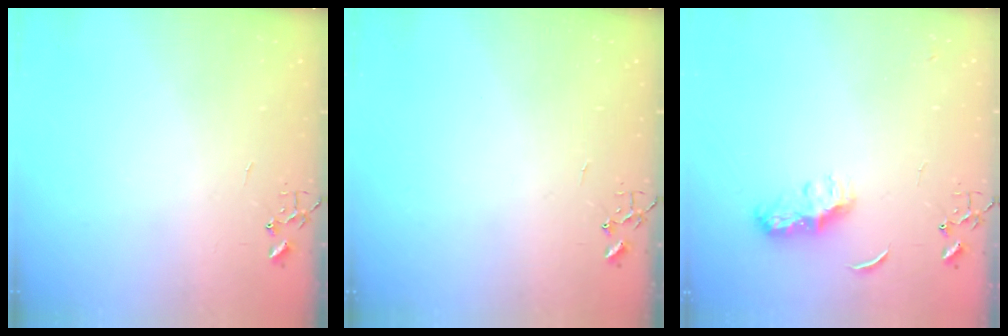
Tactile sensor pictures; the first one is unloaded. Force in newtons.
{"total": 0.0}
{"total": 8.1, "press": 8.1, "slide": 0.6}